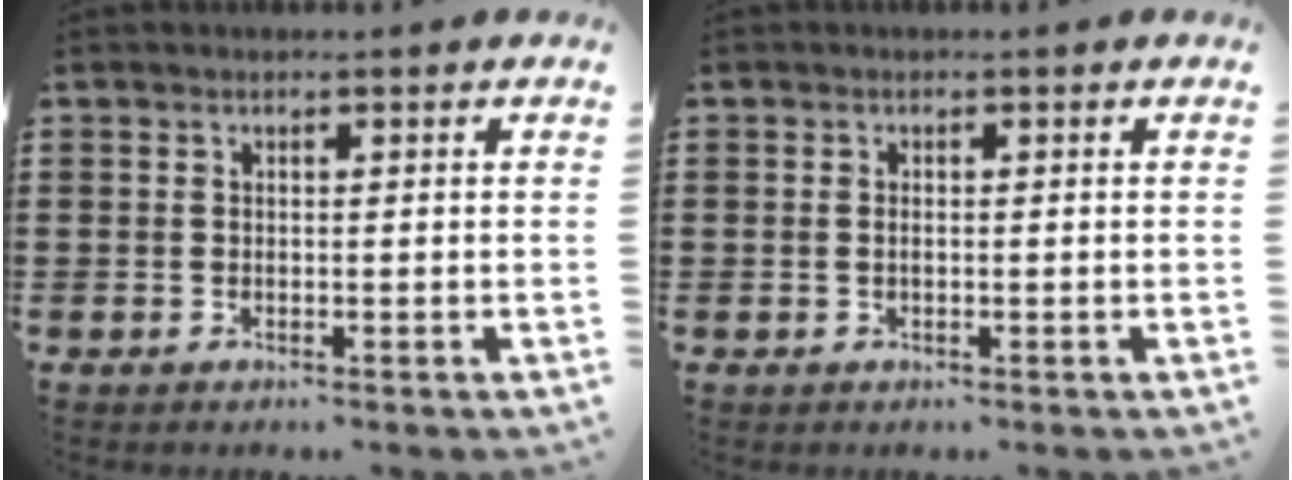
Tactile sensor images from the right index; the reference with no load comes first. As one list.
[{"total": 1.0, "force": [0.0, 0.4, 0.9], "torque": [-0.018, 0.002, -0.001]}]